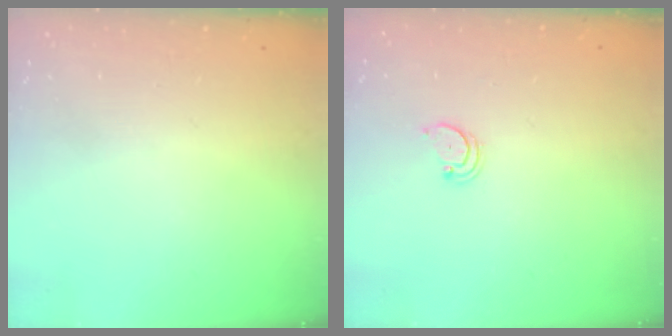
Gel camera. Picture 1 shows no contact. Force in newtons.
{"total": 2.0, "press": 2.0, "slide": 0.2}